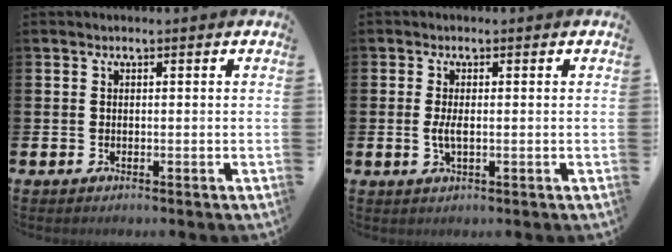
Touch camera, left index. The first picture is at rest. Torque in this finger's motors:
{"motor_torque": [0.77, 0.04, 0.16, 0.10]}